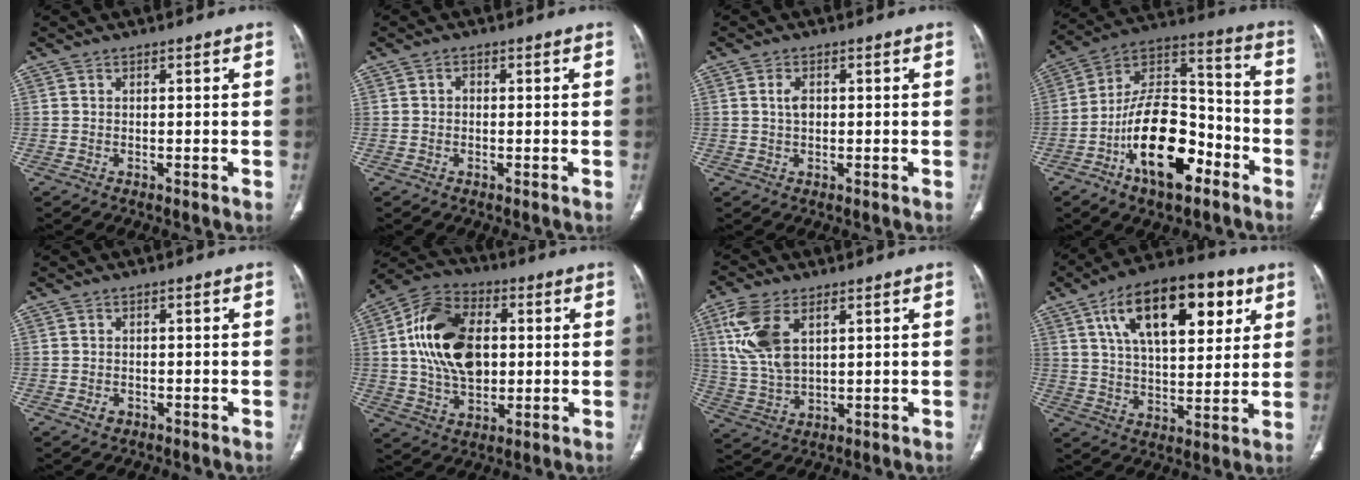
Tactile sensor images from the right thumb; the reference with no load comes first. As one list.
[{"total": 1.0, "force": [0.0, 0.8, 0.6], "torque": [-0.005, 0.004, -0.004]}, {"total": 2.5, "force": [0.4, 1.6, 1.9], "torque": [-0.037, 0.003, 0.009]}, {"total": 20.5, "force": [-9.2, 10.3, 15.2], "torque": [-0.232, 0.071, -0.160]}, {"total": 1.6, "force": [-0.8, 1.2, 0.7], "torque": [-0.010, 0.005, -0.011]}, {"total": 17.9, "force": [2.2, 11.5, 13.5], "torque": [-0.224, 0.012, 0.038]}, {"total": 11.3, "force": [4.3, 6.0, 8.6], "torque": [-0.191, -0.007, 0.091]}, {"total": 22.0, "force": [9.3, 10.5, 17.0], "torque": [-0.244, -0.011, 0.150]}]